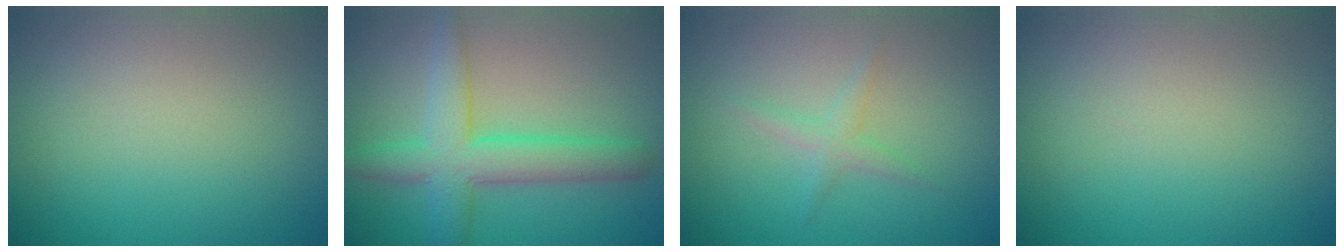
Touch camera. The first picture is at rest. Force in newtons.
{"total": 5.5, "press": 5.5, "slide": 0.2}
{"total": 1.3, "press": 1.3, "slide": 0.0}
{"total": 0.0}